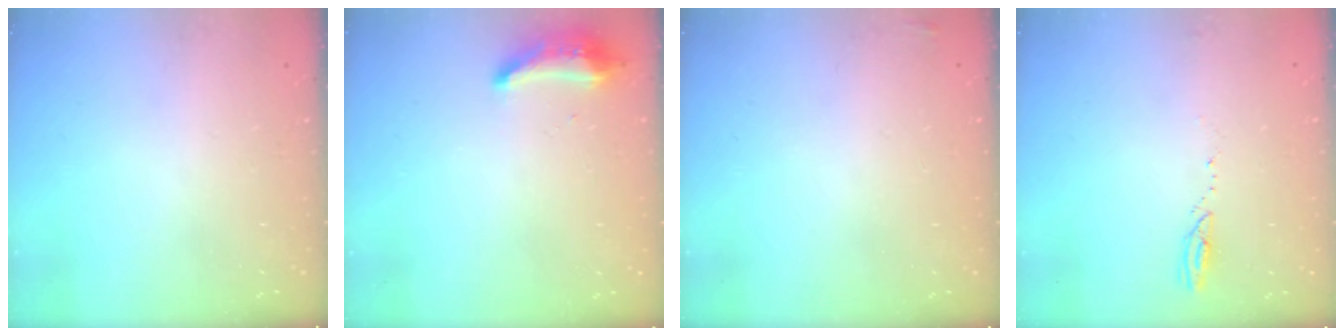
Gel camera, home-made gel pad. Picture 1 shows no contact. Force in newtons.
{"total": 9.2, "press": 9.2, "slide": 0.7}
{"total": 2.2, "press": 2.1, "slide": 0.7}
{"total": 2.5, "press": 2.5, "slide": 0.2}